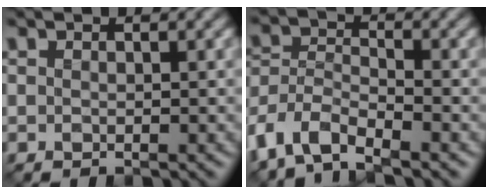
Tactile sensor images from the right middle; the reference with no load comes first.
{"total": 5.6, "force": [-4.2, 2.4, 2.9], "torque": [-0.062, -0.005, -0.093]}